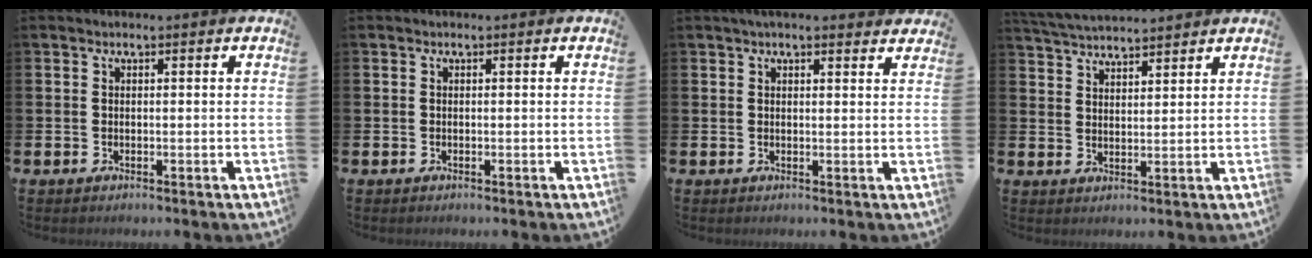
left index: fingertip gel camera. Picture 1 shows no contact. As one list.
[{"total": 0.0}, {"total": 2.6, "force": [2.5, 0.4, 0.7], "torque": [-0.013, -0.006, 0.044]}, {"total": 4.1, "force": [4.1, 0.3, 0.2], "torque": [-0.021, -0.021, 0.074]}]